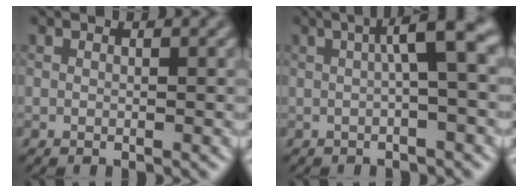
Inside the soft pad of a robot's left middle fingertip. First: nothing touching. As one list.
[{"total": 4.7, "force": [0.7, 0.8, 4.6], "torque": [-0.067, 0.021, 0.005]}]